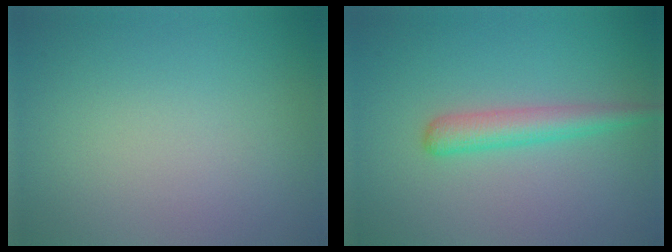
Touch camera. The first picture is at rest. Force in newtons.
{"total": 2.7, "press": 2.7, "slide": 0.1}